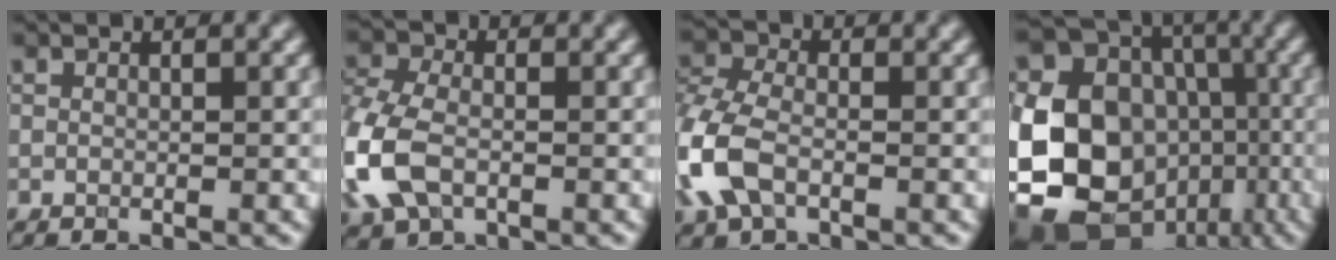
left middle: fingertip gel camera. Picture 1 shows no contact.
{"total": 6.3, "force": [-2.2, 4.1, 4.3], "torque": [-0.127, -0.004, -0.049]}
{"total": 5.5, "force": [-2.3, 3.2, 3.8], "torque": [-0.117, 0.001, -0.051]}
{"total": 16.0, "force": [-4.2, 13.3, 8.0], "torque": [-0.172, -0.006, -0.078]}